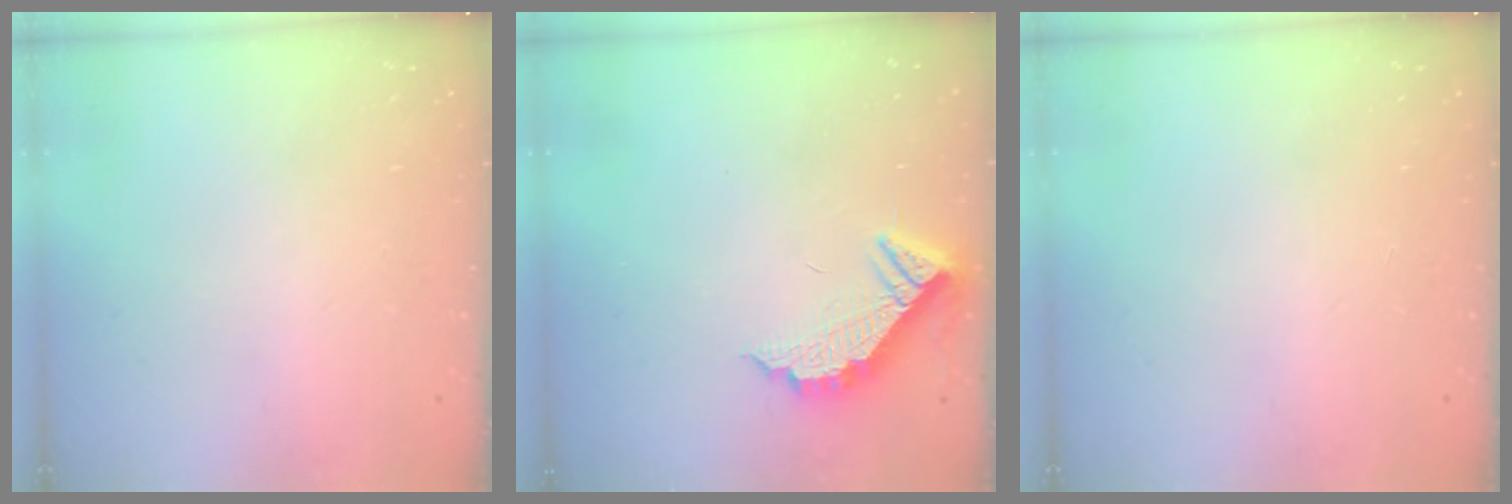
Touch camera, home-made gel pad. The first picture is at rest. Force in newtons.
{"total": 9.6, "press": 9.6, "slide": 0.4}
{"total": 0.0}